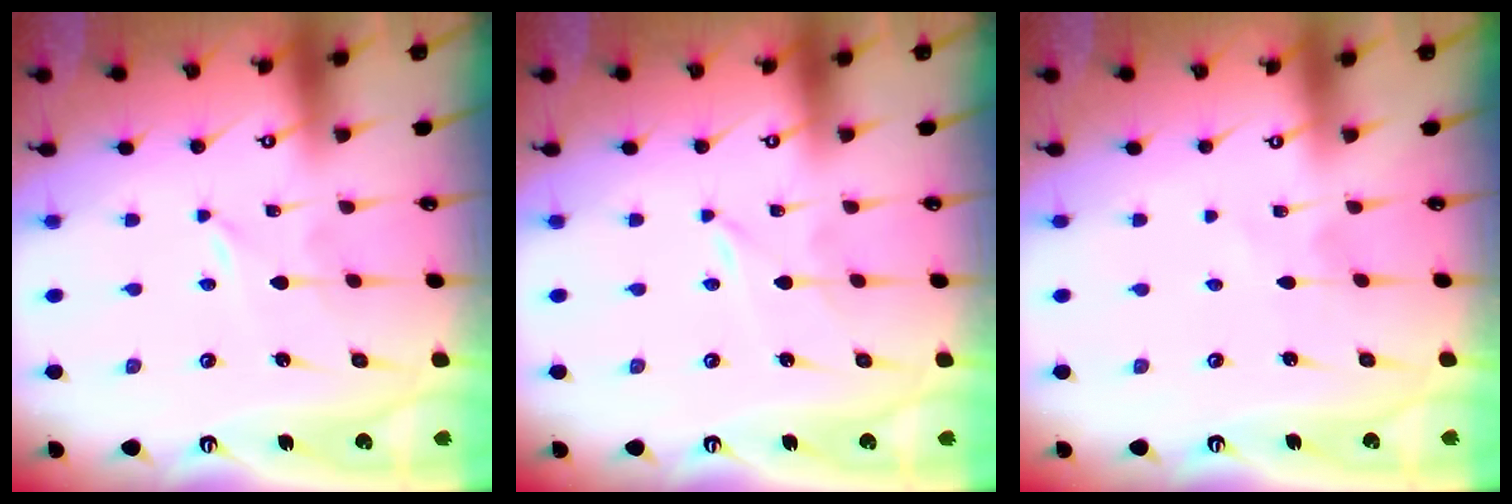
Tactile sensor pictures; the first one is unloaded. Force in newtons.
{"total": 0.0}
{"total": 1.5, "press": 1.5, "slide": 0.2}